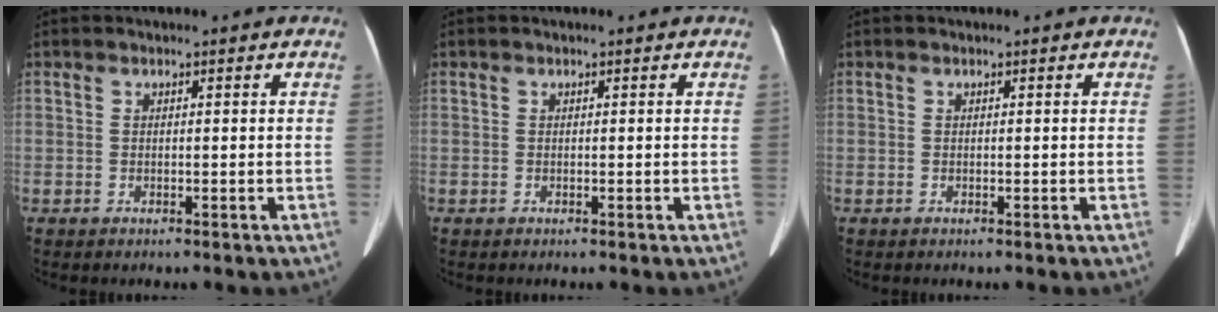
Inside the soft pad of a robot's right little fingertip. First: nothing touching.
{"total": 0.0}
{"total": 0.0}